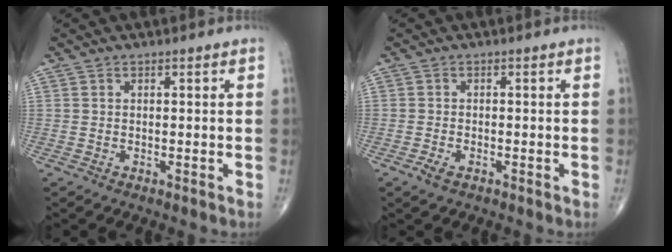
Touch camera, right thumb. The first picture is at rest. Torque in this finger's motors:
{"motor_torque": [0.23, -0.20, 0.14, 0.11, 0.01]}